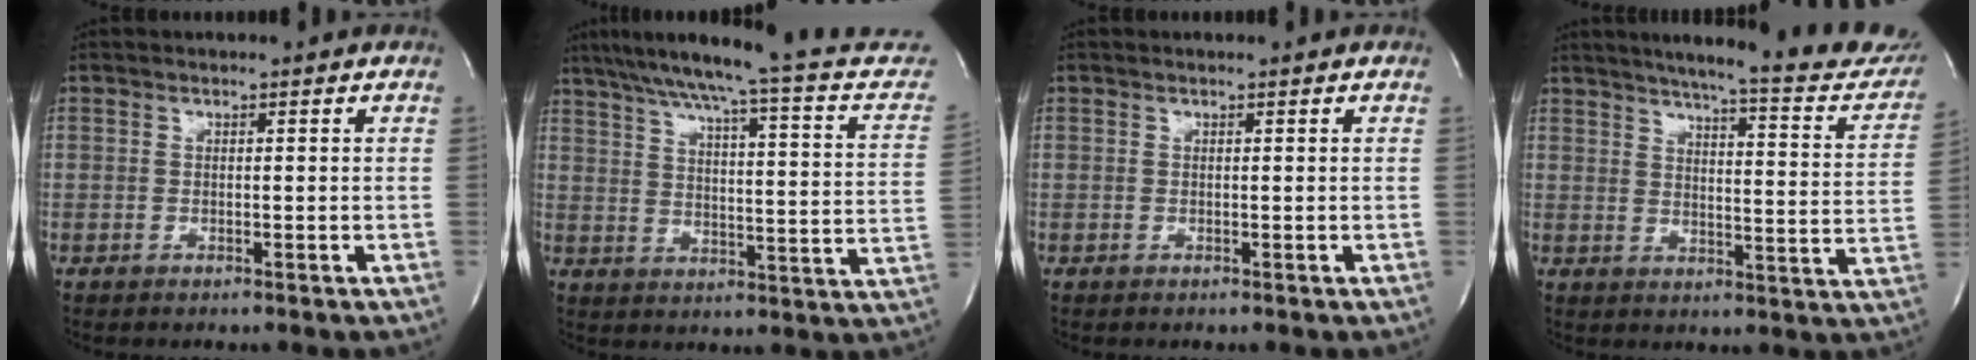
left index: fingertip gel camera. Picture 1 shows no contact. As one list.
[{"total": 23.5, "force": [20.8, 0.7, 11.0], "torque": [-0.168, -0.045, 0.258]}, {"total": 0.0}, {"total": 22.4, "force": [19.7, 2.1, 10.5], "torque": [-0.148, -0.057, 0.230]}]